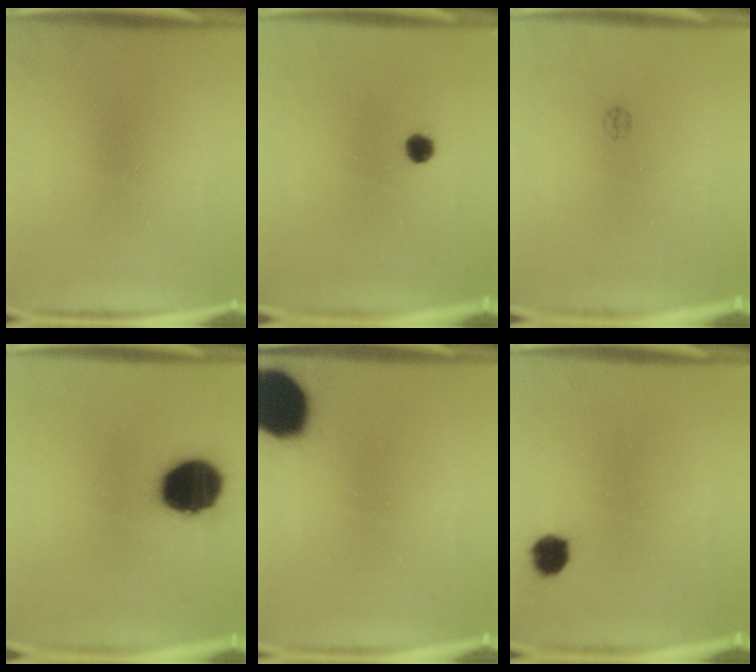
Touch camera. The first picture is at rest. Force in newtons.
{"total": 2.3}
{"total": 1.0}
{"total": 18.6}
{"total": 18.9}
{"total": 4.1}